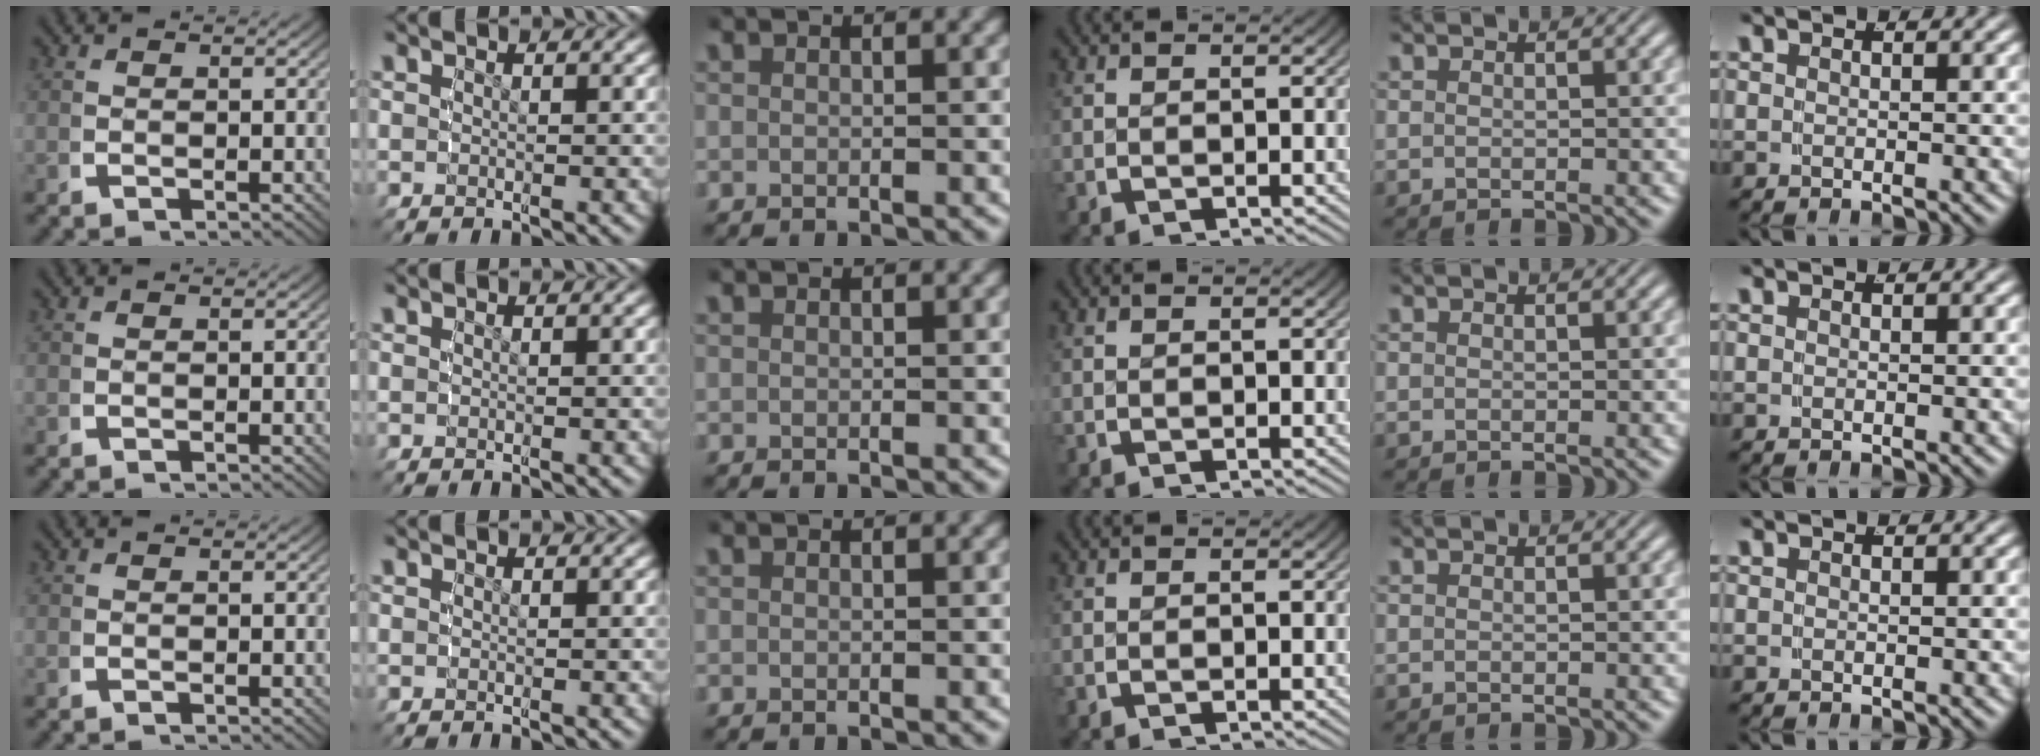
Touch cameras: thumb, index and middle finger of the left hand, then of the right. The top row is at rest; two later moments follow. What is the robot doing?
{"motion": "reach", "object": "shirt"}